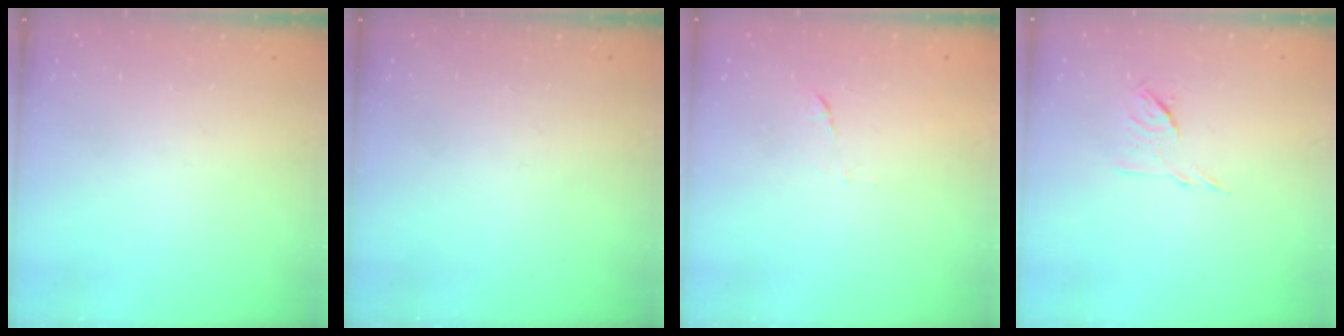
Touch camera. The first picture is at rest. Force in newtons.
{"total": 0.0}
{"total": 5.5, "press": 5.4, "slide": 0.4}
{"total": 6.4, "press": 6.3, "slide": 1.2}